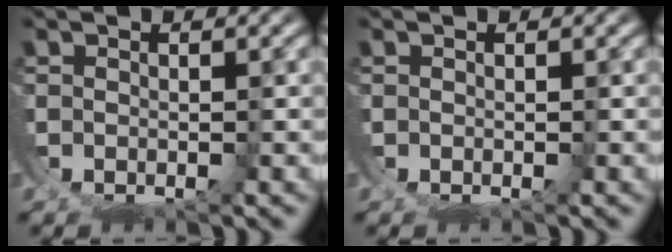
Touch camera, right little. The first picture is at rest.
{"total": 0.0}